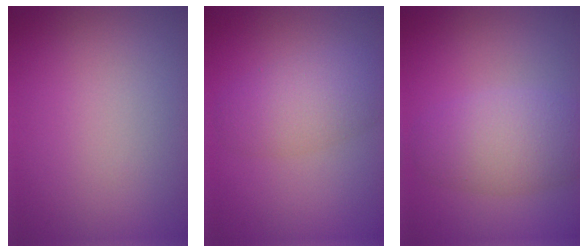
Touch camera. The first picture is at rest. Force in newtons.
{"total": 3.9, "press": 3.9, "slide": 0.1}
{"total": 4.8, "press": 4.8, "slide": 0.1}